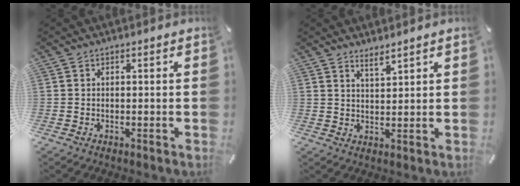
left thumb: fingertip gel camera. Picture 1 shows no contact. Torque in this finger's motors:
{"motor_torque": [0.37, -0.21, -0.06, -0.02, -0.02]}